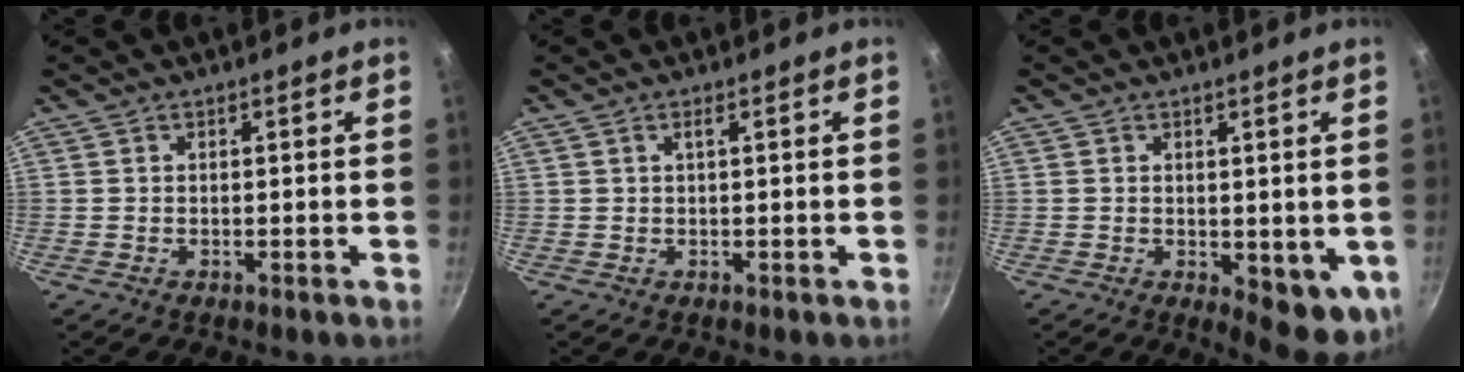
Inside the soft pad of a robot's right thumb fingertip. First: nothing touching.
{"total": 0.8, "force": [0.3, 0.0, 0.7], "torque": [-0.013, 0.003, 0.006]}
{"total": 8.2, "force": [-0.5, 4.0, 7.1], "torque": [-0.069, -0.007, 0.002]}